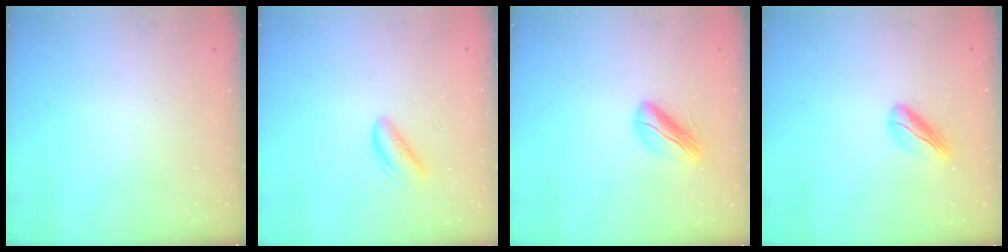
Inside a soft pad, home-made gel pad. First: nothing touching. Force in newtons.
{"total": 3.0, "press": 3.0, "slide": 0.3}
{"total": 7.2, "press": 7.1, "slide": 1.6}
{"total": 5.9, "press": 5.7, "slide": 1.3}